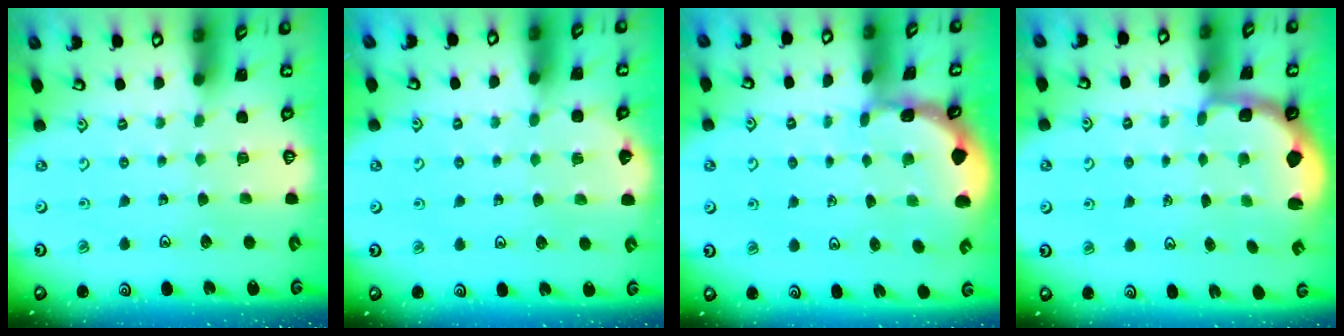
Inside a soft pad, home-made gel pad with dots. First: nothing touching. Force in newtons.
{"total": 2.1, "press": 2.1, "slide": 0.2}
{"total": 1.0, "press": 1.0, "slide": 0.0}
{"total": 2.2, "press": 1.5, "slide": 1.6}